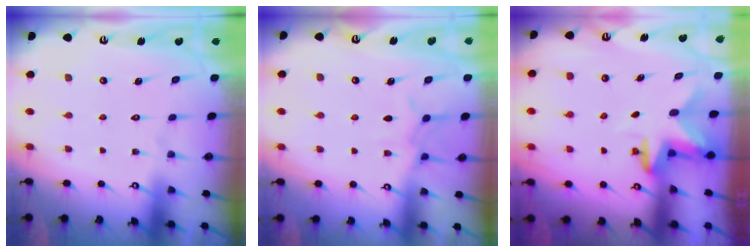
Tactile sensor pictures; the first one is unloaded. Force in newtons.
{"total": 7.2, "press": 7.2, "slide": 0.7}
{"total": 2.8, "press": 2.8, "slide": 0.6}